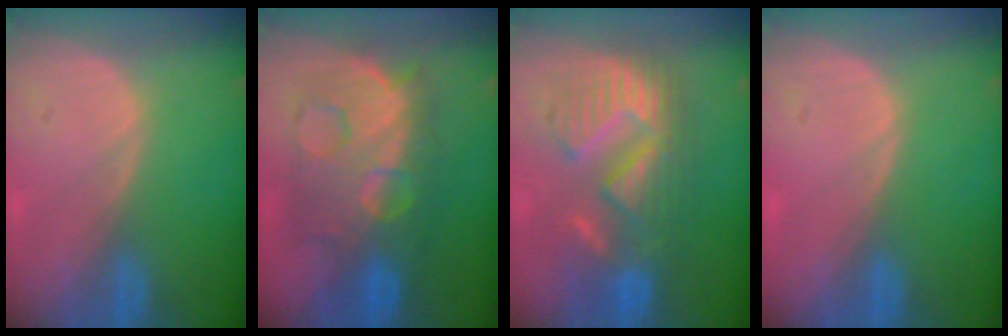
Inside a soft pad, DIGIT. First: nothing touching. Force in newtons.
{"total": 11.9, "press": 11.8, "slide": 1.3}
{"total": 10.4, "press": 10.4, "slide": 0.7}
{"total": 0.0}